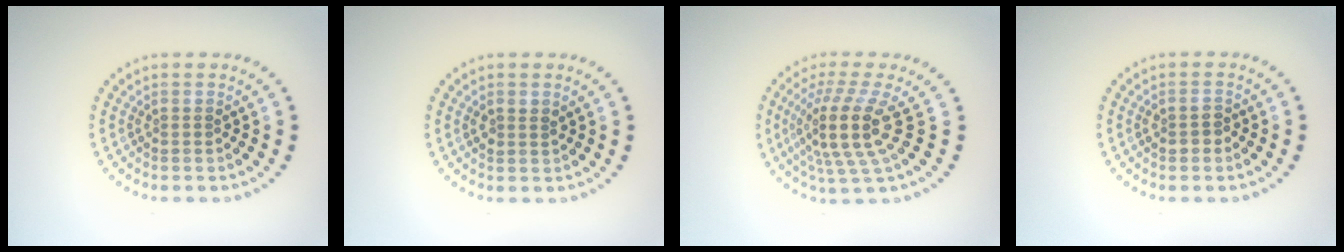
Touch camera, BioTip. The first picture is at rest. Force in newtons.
{"total": 1.2, "press": 1.0, "slide": 0.6}
{"total": 5.0, "press": 3.7, "slide": 3.3}
{"total": 1.4, "press": 1.4, "slide": 0.3}